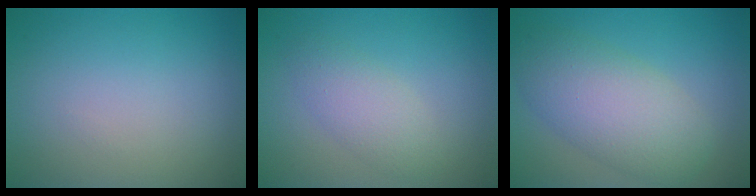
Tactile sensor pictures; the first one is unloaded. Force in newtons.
{"total": 2.8, "press": 2.8, "slide": 0.2}
{"total": 6.5, "press": 6.5, "slide": 0.1}